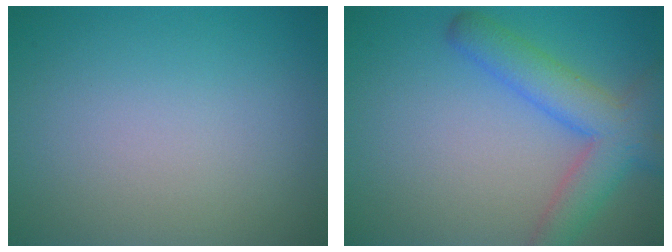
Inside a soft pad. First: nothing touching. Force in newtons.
{"total": 4.5, "press": 4.5, "slide": 0.3}